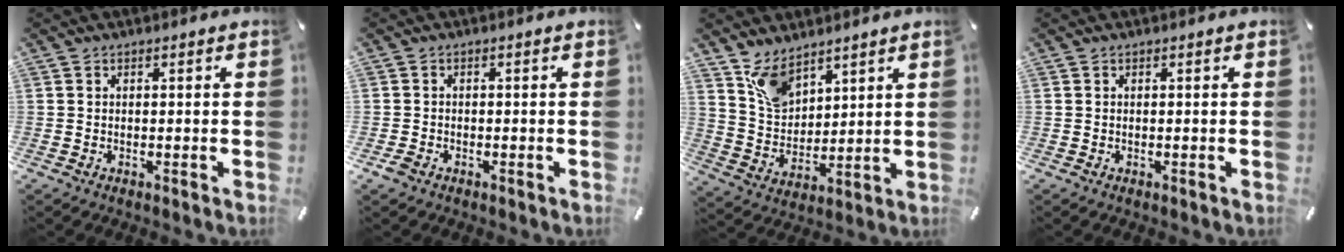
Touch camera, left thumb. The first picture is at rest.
{"total": 2.0, "force": [-1.0, 1.7, 0.5], "torque": [-0.006, 0.007, -0.021]}
{"total": 9.4, "force": [6.6, 5.6, 3.5], "torque": [-0.084, -0.027, 0.130]}
{"total": 0.0}